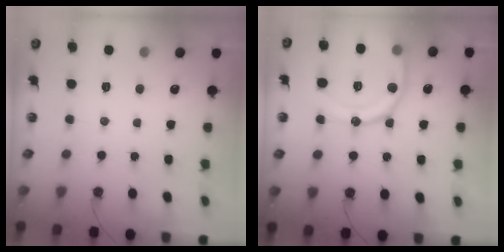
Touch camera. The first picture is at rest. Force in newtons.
{"total": 18.2, "press": 18.0, "slide": 2.0}